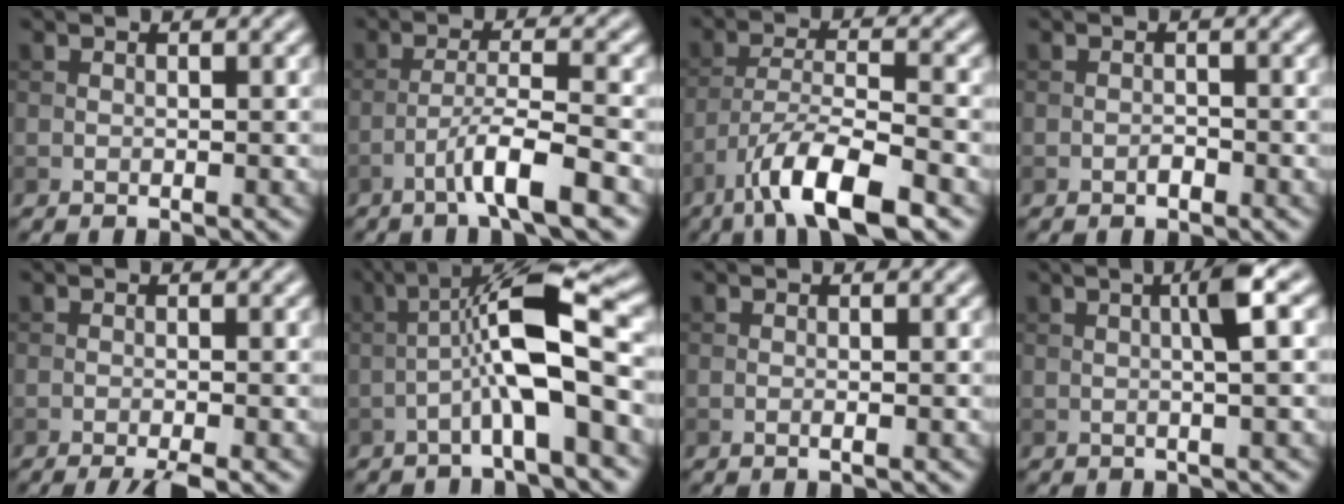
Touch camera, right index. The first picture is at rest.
{"total": 5.0, "force": [-2.9, 0.4, 4.1], "torque": [-0.068, 0.010, -0.057]}
{"total": 8.3, "force": [-5.2, 2.1, 6.1], "torque": [-0.104, 0.002, -0.098]}
{"total": 0.8, "force": [-0.5, 0.4, 0.5], "torque": [-0.006, 0.001, -0.009]}
{"total": 2.9, "force": [-1.9, 0.3, 2.2], "torque": [-0.030, 0.001, -0.036]}
{"total": 8.3, "force": [-1.8, 1.4, 8.0], "torque": [-0.132, 0.032, -0.042]}
{"total": 0.7, "force": [-0.2, 0.1, 0.7], "torque": [-0.010, -0.002, -0.004]}
{"total": 3.2, "force": [0.5, 0.3, 3.1], "torque": [-0.049, 0.009, 0.005]}